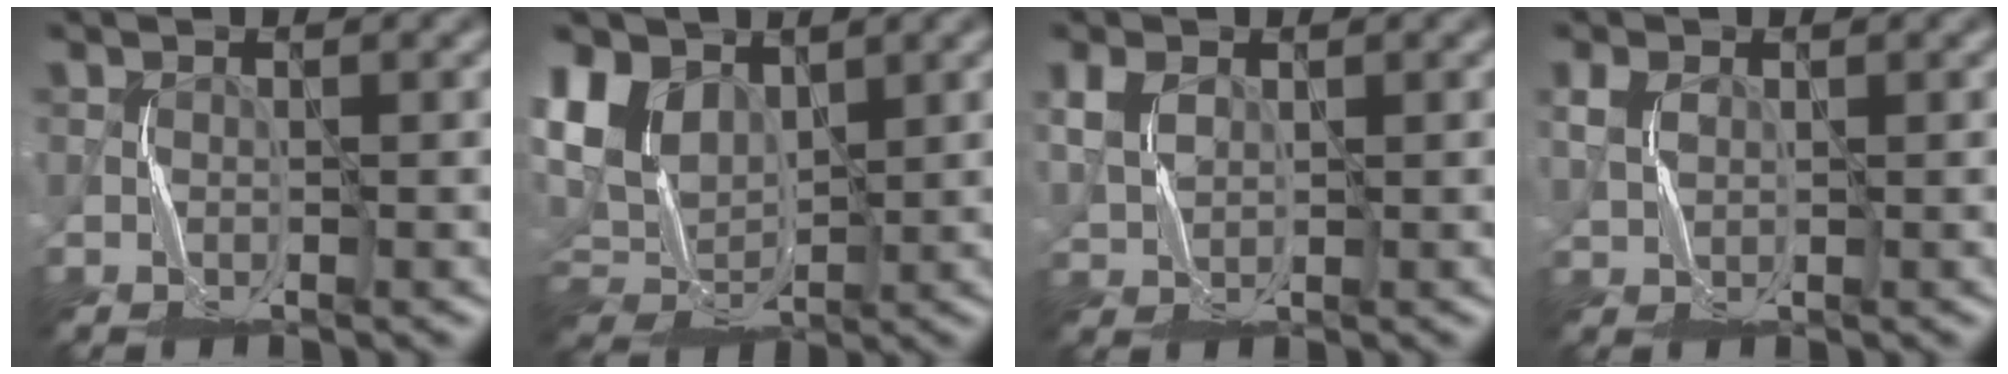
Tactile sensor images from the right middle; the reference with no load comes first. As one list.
[{"total": 6.4, "force": [2.3, 4.6, 3.8], "torque": [-0.099, -0.002, 0.042]}, {"total": 2.3, "force": [0.9, 1.6, 1.5], "torque": [-0.047, -0.002, 0.022]}, {"total": 1.3, "force": [0.5, 0.9, 0.7], "torque": [-0.025, -0.002, 0.015]}]